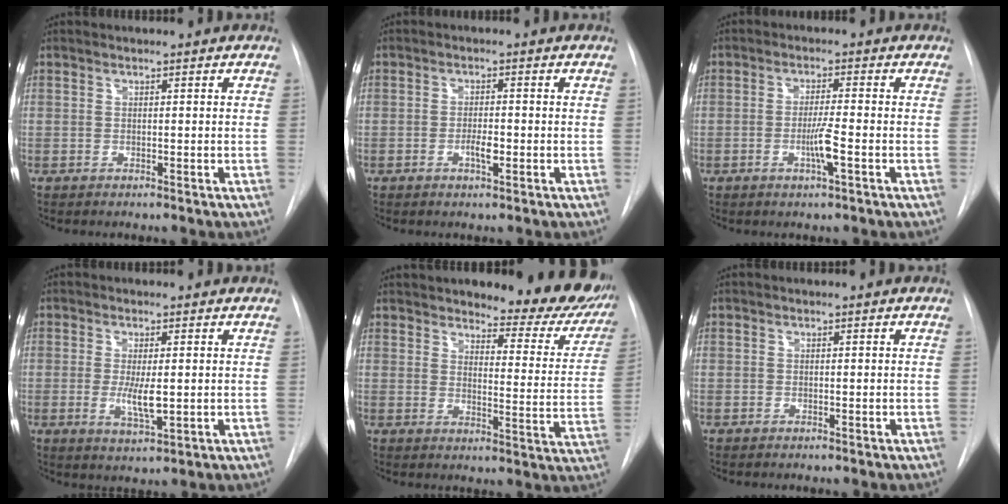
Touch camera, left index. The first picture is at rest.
{"total": 2.3, "force": [-0.8, 0.6, 2.1], "torque": [-0.037, 0.001, -0.013]}
{"total": 3.8, "force": [-1.3, -0.2, 3.6], "torque": [-0.069, -0.006, -0.025]}
{"total": 4.4, "force": [-0.1, 1.1, 4.3], "torque": [-0.080, -0.009, 0.002]}
{"total": 16.4, "force": [14.4, 4.4, 6.4], "torque": [-0.046, -0.047, 0.157]}
{"total": 0.0}